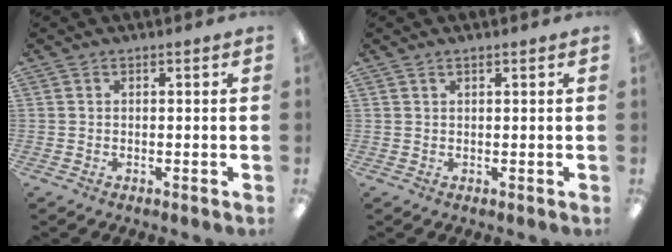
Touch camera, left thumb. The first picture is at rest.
{"total": 0.8, "force": [0.7, 0.2, 0.4], "torque": [-0.009, 0.001, 0.012]}